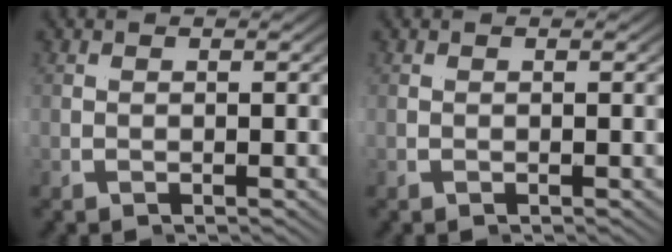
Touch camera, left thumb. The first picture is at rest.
{"total": 0.0}